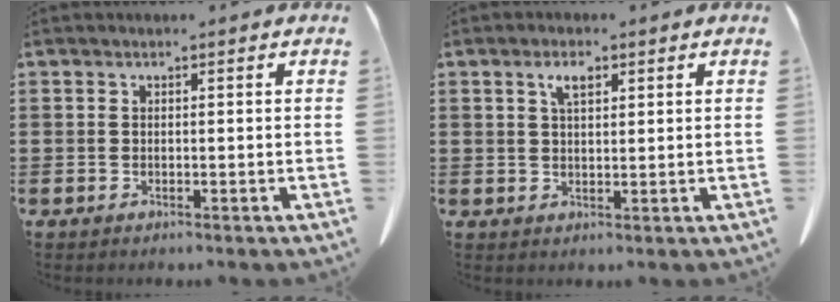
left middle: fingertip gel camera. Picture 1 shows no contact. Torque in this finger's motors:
{"motor_torque": [1.15, 0.99, 0.31, 0.08]}